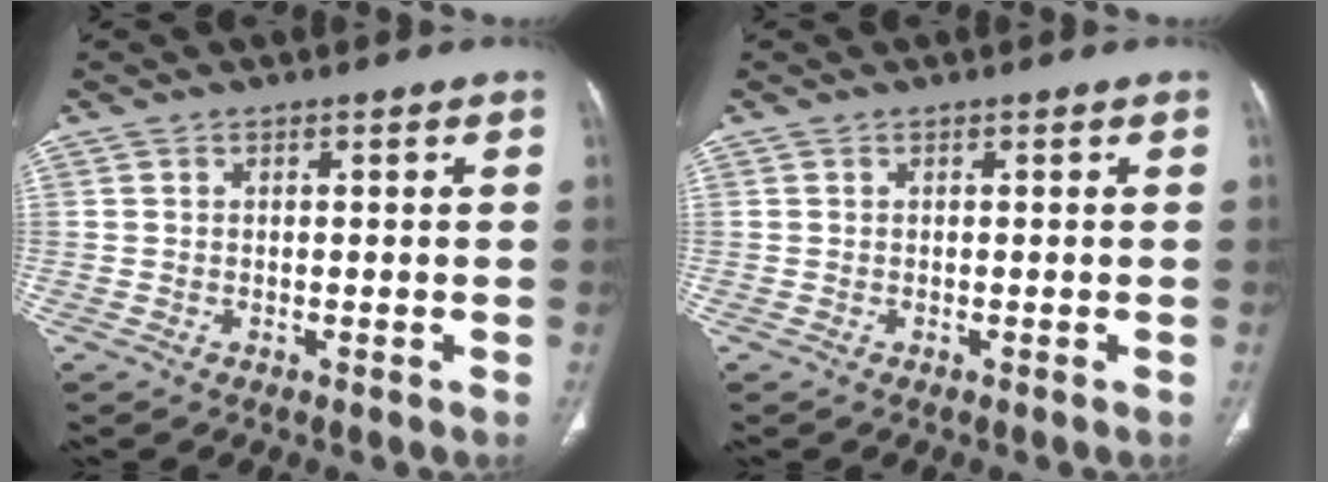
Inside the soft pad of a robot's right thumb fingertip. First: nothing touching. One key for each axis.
{"total": 0.0}